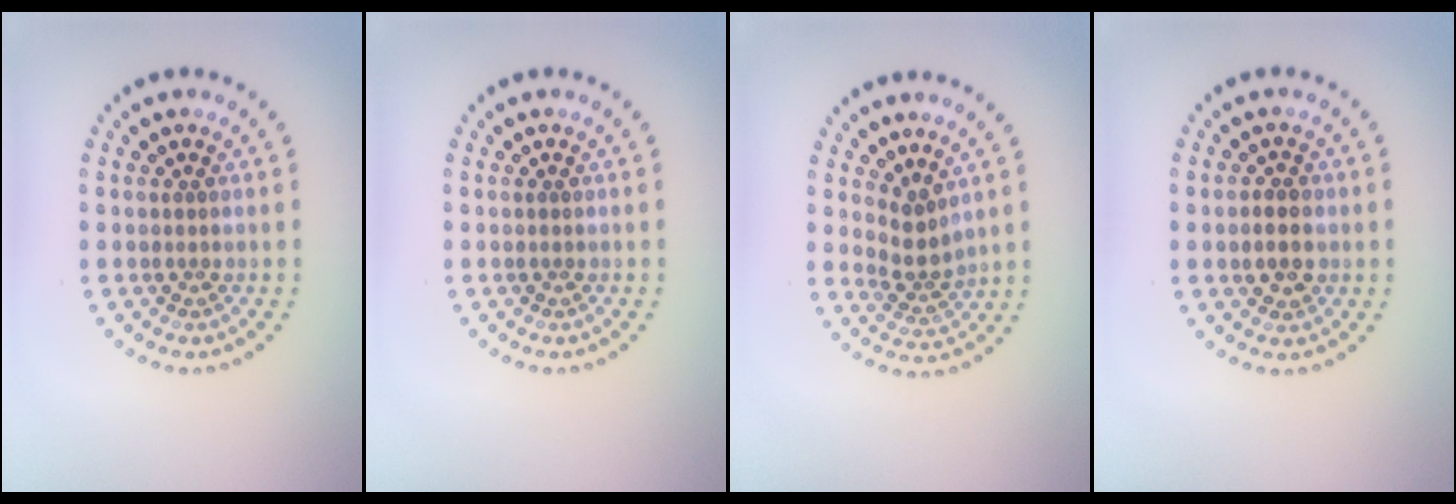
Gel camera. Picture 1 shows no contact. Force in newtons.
{"total": 0.0}
{"total": 2.5, "press": 1.8, "slide": 1.7}
{"total": 2.5, "press": 2.5, "slide": 0.2}